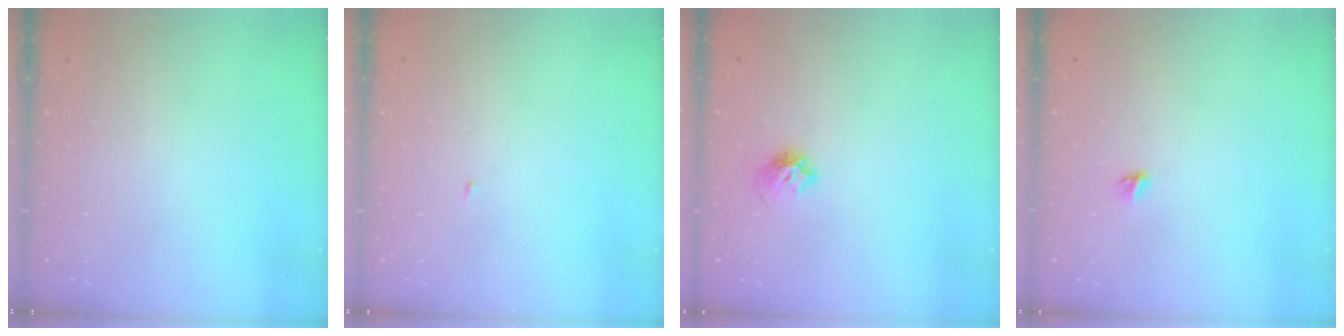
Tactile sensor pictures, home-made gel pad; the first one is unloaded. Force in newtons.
{"total": 1.8, "press": 1.8, "slide": 0.2}
{"total": 7.0, "press": 6.9, "slide": 0.8}
{"total": 4.2, "press": 4.2, "slide": 0.5}